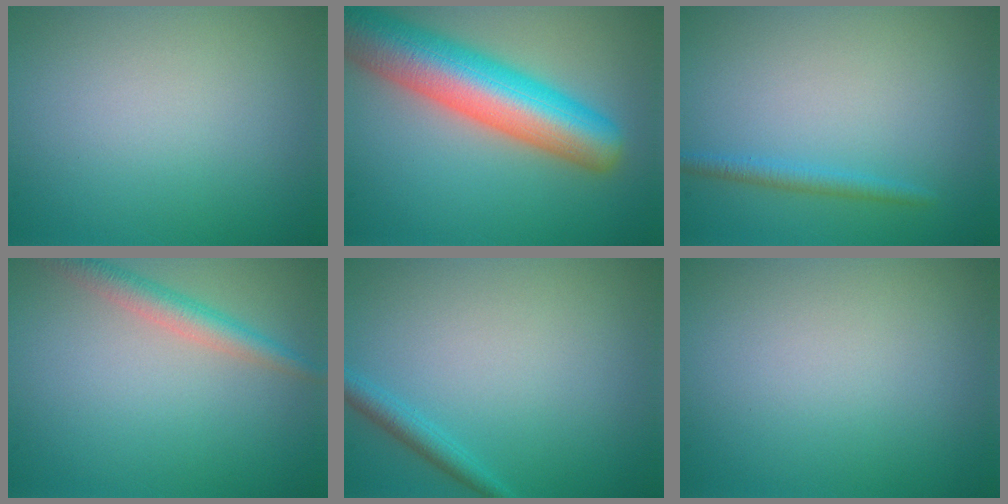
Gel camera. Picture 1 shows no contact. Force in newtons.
{"total": 10.4, "press": 10.4, "slide": 0.6}
{"total": 1.5, "press": 1.5, "slide": 0.1}
{"total": 2.9, "press": 2.9, "slide": 0.2}
{"total": 1.6, "press": 1.6, "slide": 0.1}
{"total": 0.0}